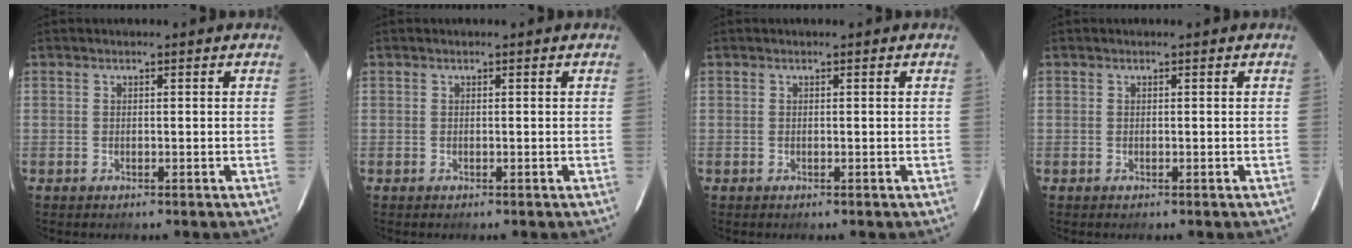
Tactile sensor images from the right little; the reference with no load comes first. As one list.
[{"total": 0.0}, {"total": 0.0}, {"total": 0.0}]